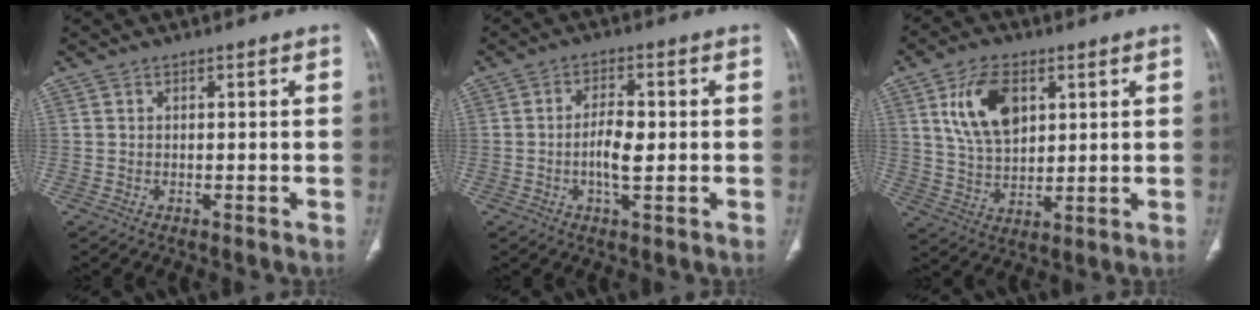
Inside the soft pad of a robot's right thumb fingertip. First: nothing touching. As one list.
[{"total": 5.5, "force": [-0.6, 2.2, 5.0], "torque": [-0.089, 0.004, -0.013]}, {"total": 11.8, "force": [4.3, 6.9, 8.5], "torque": [-0.139, -0.014, 0.087]}]